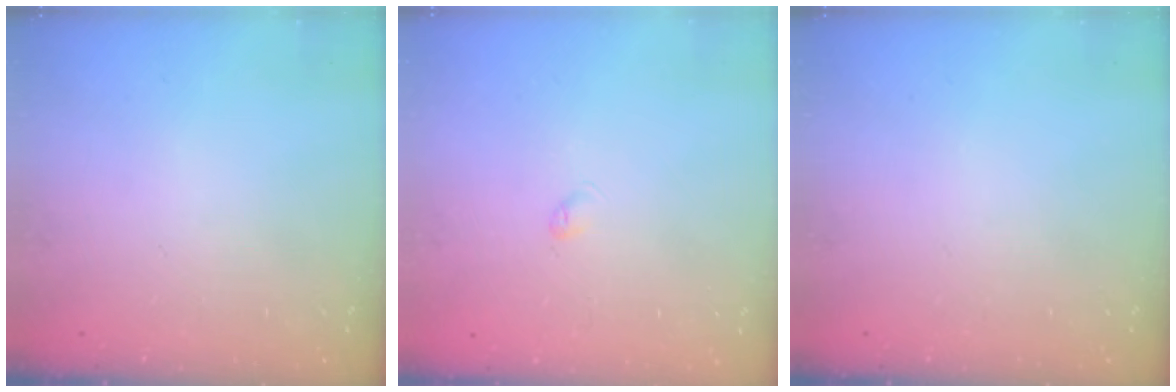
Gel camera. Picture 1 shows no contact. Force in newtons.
{"total": 2.5, "press": 2.5, "slide": 0.5}
{"total": 0.0}